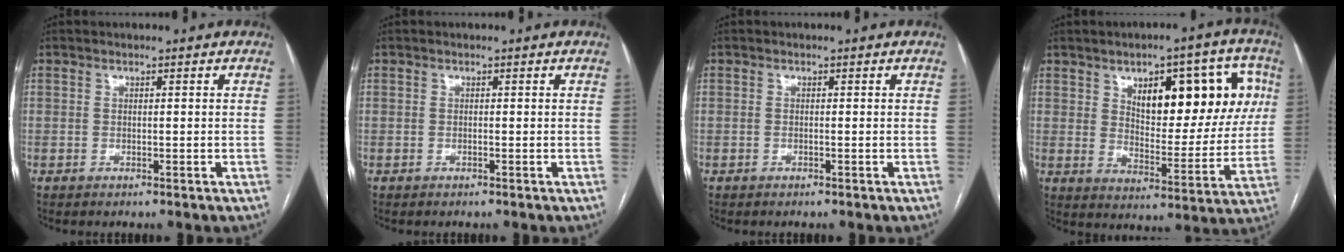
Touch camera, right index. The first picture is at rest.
{"total": 0.0}
{"total": 0.0}
{"total": 17.0, "force": [5.9, 7.1, 14.3], "torque": [-0.182, 0.024, 0.089]}